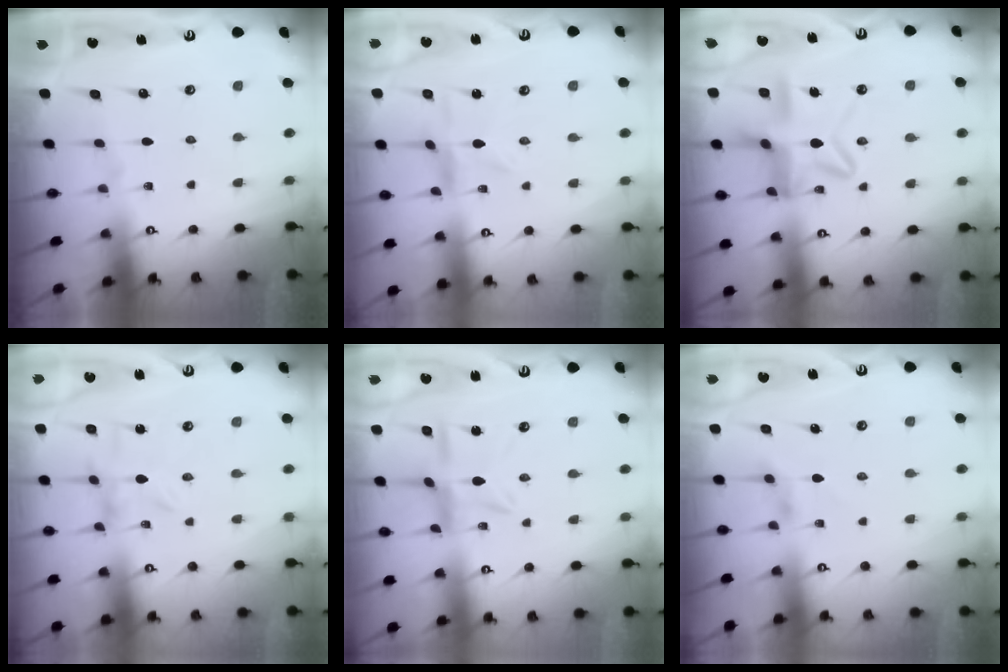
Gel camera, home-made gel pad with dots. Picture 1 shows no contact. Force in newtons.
{"total": 0.0}
{"total": 11.6, "press": 11.6, "slide": 1.1}
{"total": 0.0}
{"total": 6.9, "press": 6.9, "slide": 0.5}
{"total": 2.4, "press": 2.3, "slide": 0.5}